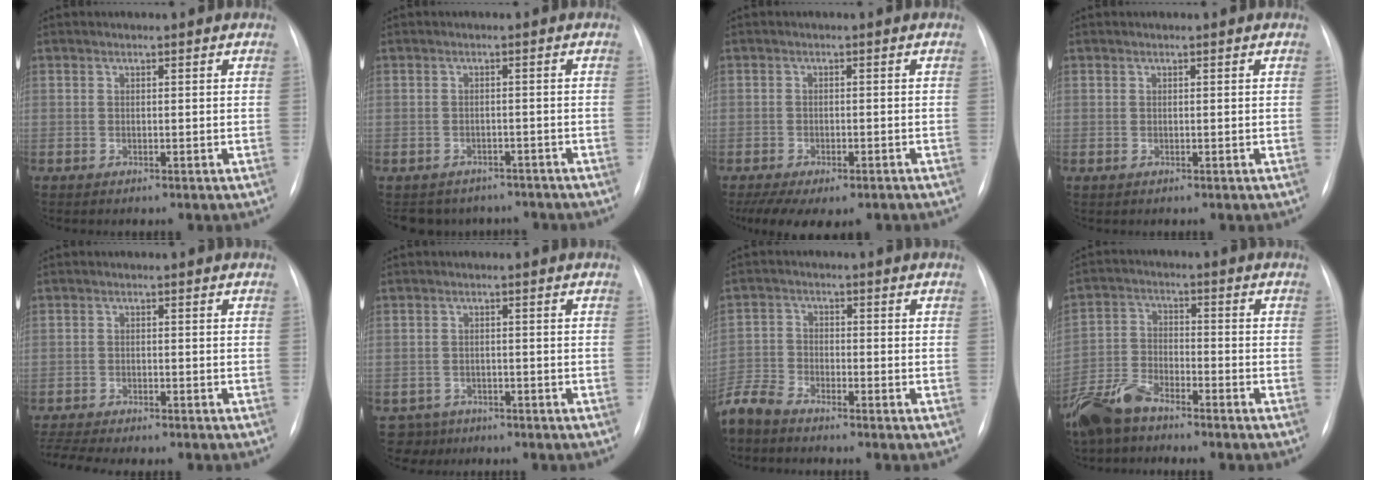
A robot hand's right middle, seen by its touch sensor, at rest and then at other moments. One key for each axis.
{"total": 7.7, "fx": -6.8, "fy": 3.6, "fz": 0.6, "tx": -0.009, "ty": 0.009, "tz": -0.077}
{"total": 9.8, "fx": -6.9, "fy": 4.4, "fz": 5.4, "tx": -0.093, "ty": -0.005, "tz": -0.094}
{"total": 0.0}
{"total": 8.3, "fx": -7.5, "fy": 0.7, "fz": 3.3, "tx": -0.057, "ty": -0.005, "tz": -0.112}
{"total": 3.6, "fx": -2.8, "fy": 2.1, "fz": -1.0, "tx": 0.015, "ty": 0.000, "tz": -0.048}
{"total": 6.0, "fx": -5.7, "fy": 1.2, "fz": 1.8, "tx": -0.039, "ty": -0.016, "tz": -0.115}
{"total": 7.8, "fx": -6.6, "fy": 2.3, "fz": 3.4, "tx": -0.081, "ty": -0.015, "tz": -0.129}